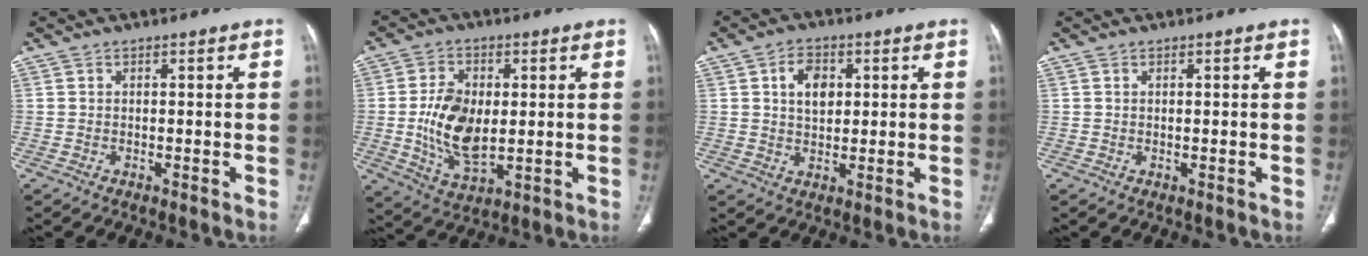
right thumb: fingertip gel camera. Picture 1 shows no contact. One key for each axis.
{"total": 11.9, "fx": 0.1, "fy": 6.9, "fz": 9.6, "tx": -0.173, "ty": -0.011, "tz": 0.011}
{"total": 6.1, "fx": 1.7, "fy": 4.1, "fz": 4.2, "tx": -0.050, "ty": -0.003, "tz": 0.027}
{"total": 0.0}